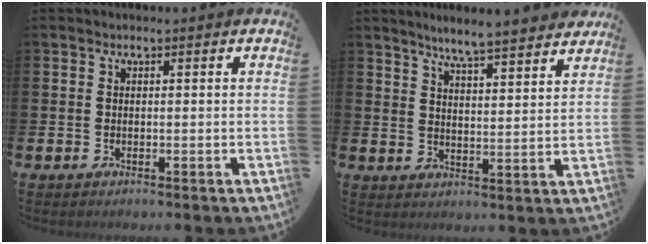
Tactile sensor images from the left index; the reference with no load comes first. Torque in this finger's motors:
{"motor_torque": [0.07, -0.32, 0.41, 0.07]}